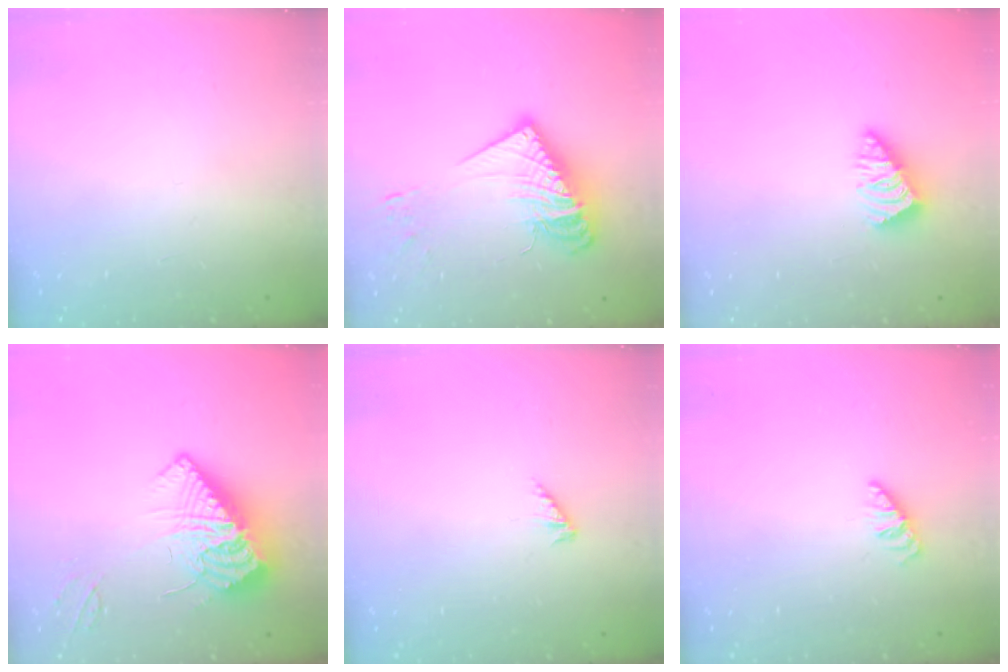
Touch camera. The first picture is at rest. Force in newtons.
{"total": 14.7, "press": 14.6, "slide": 1.2}
{"total": 2.4, "press": 2.4, "slide": 0.4}
{"total": 12.0, "press": 11.9, "slide": 1.0}
{"total": 1.7, "press": 1.6, "slide": 0.4}
{"total": 0.0}